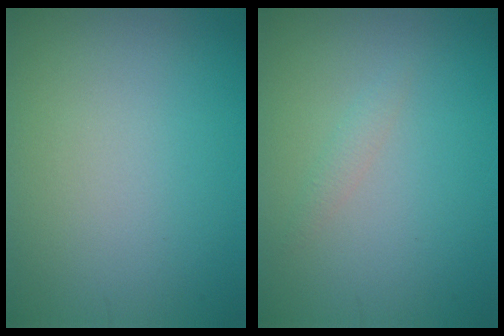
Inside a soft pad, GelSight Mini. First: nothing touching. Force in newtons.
{"total": 0.9, "press": 0.9, "slide": 0.1}